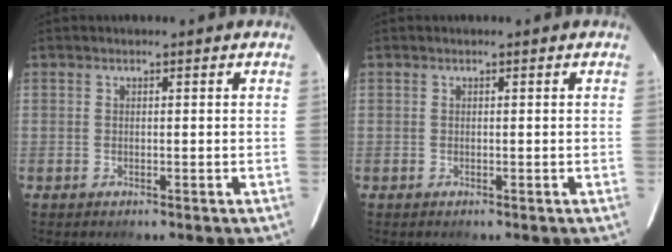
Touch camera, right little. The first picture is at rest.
{"total": 0.0}